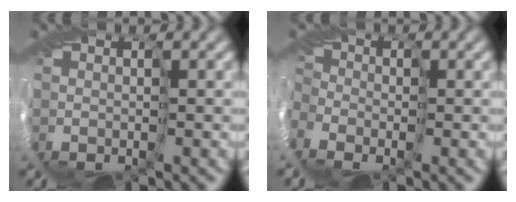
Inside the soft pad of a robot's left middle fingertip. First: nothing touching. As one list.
[{"total": 2.9, "force": [-2.2, 1.8, 0.6], "torque": [-0.022, -0.018, -0.039]}]